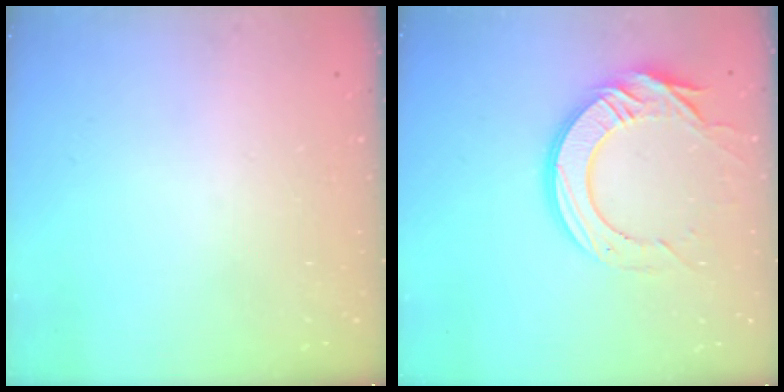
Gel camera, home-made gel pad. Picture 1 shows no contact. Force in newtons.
{"total": 16.4, "press": 16.4, "slide": 1.2}